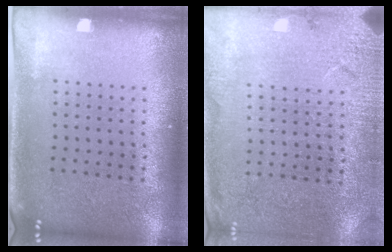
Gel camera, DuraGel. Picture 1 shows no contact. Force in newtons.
{"total": 2.5, "press": 2.5, "slide": 0.2}